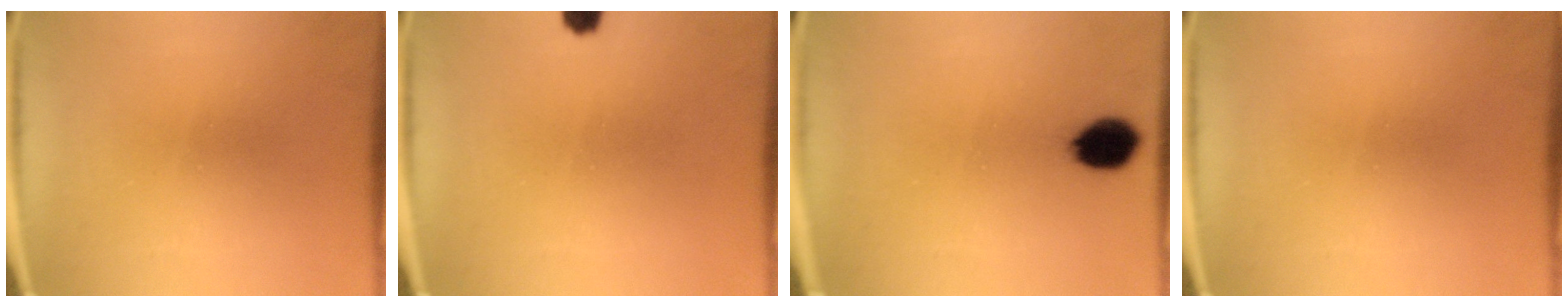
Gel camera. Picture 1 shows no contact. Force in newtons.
{"total": 2.4}
{"total": 7.5}
{"total": 0.0}